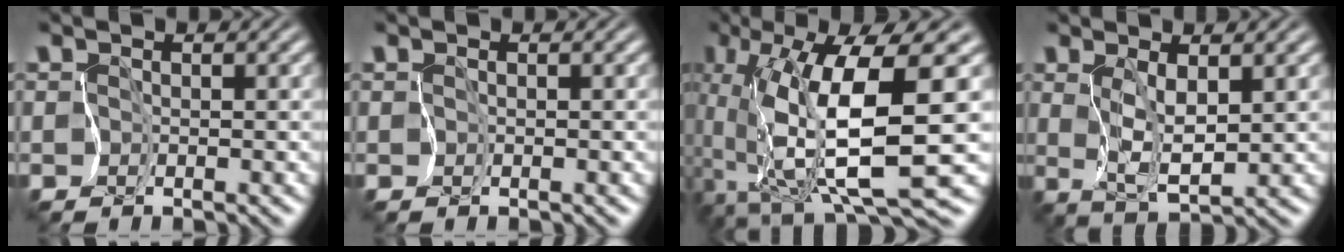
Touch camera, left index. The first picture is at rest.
{"total": 0.0}
{"total": 10.5, "force": [-0.5, 2.4, 10.2], "torque": [-0.187, -0.011, -0.002]}
{"total": 2.9, "force": [0.9, 0.8, 2.7], "torque": [-0.059, -0.009, 0.024]}